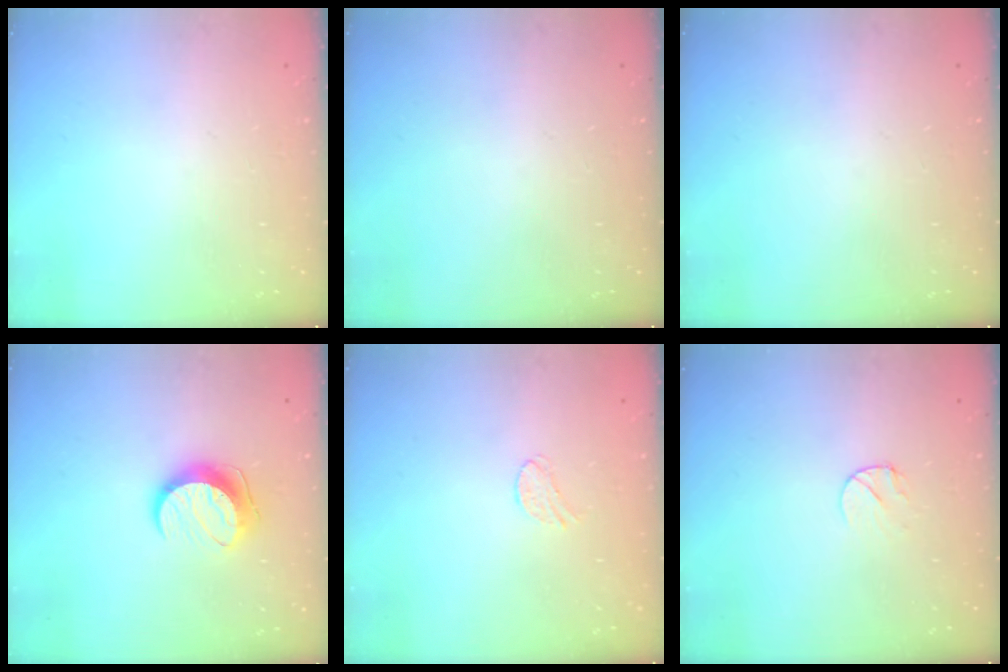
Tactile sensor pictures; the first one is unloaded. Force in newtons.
{"total": 0.0}
{"total": 0.0}
{"total": 10.1, "press": 10.1, "slide": 0.1}
{"total": 4.3, "press": 4.3, "slide": 0.3}
{"total": 4.7, "press": 4.6, "slide": 0.5}